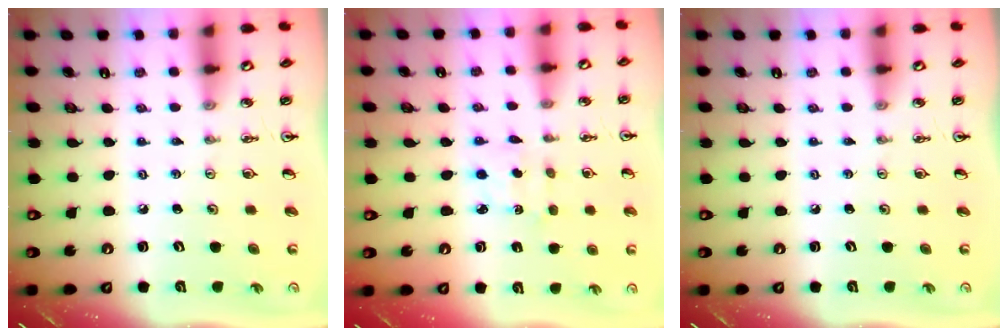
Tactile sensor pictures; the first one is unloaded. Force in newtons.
{"total": 2.2, "press": 2.1, "slide": 0.7}
{"total": 0.0}